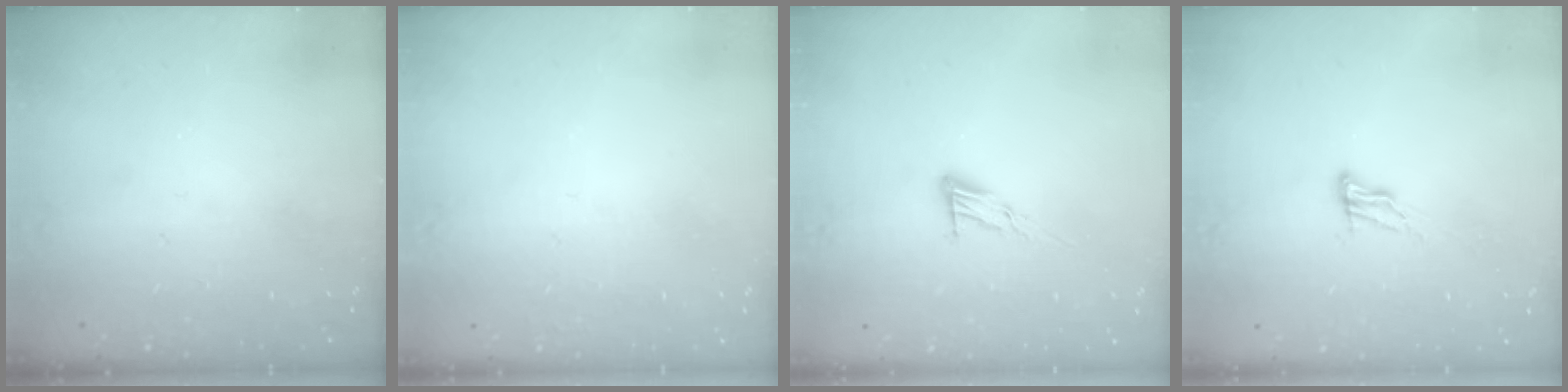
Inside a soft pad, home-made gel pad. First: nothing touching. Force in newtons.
{"total": 1.8, "press": 1.7, "slide": 0.4}
{"total": 7.2, "press": 7.2, "slide": 0.4}
{"total": 5.1, "press": 5.1, "slide": 0.5}